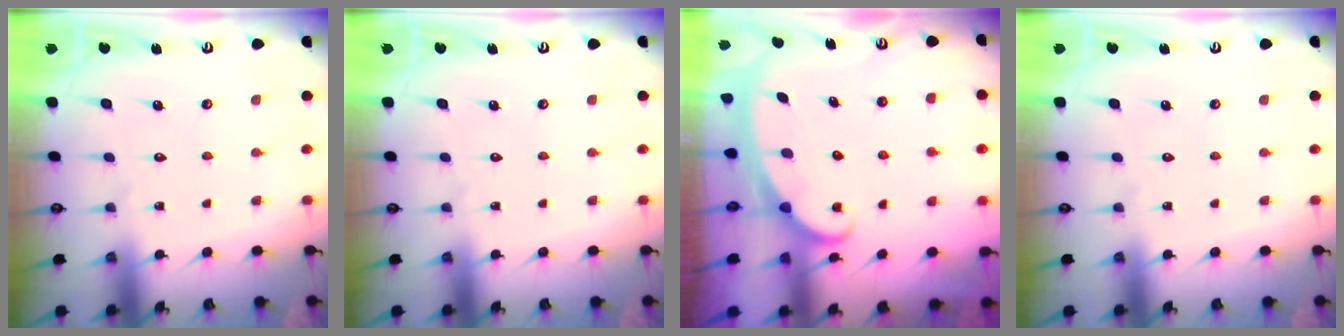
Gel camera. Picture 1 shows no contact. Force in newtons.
{"total": 0.0}
{"total": 2.5, "press": 2.5, "slide": 0.4}
{"total": 0.0}